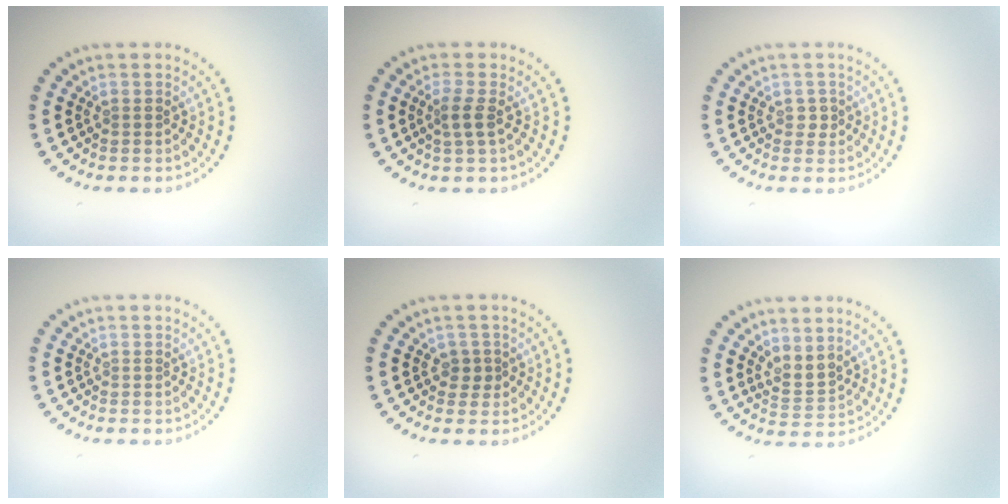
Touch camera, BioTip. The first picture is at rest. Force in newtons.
{"total": 1.7, "press": 1.4, "slide": 0.9}
{"total": 0.9, "press": 0.8, "slide": 0.3}
{"total": 0.0}
{"total": 1.2, "press": 1.1, "slide": 0.6}
{"total": 2.0, "press": 1.5, "slide": 1.3}